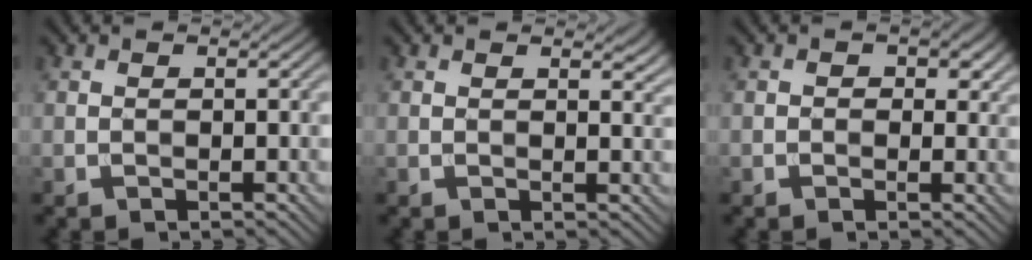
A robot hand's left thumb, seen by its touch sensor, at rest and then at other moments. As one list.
[{"total": 1.9, "force": [1.2, 0.5, 1.4], "torque": [-0.019, -0.006, 0.021]}, {"total": 1.9, "force": [0.4, 1.5, 1.0], "torque": [-0.013, -0.007, 0.001]}]